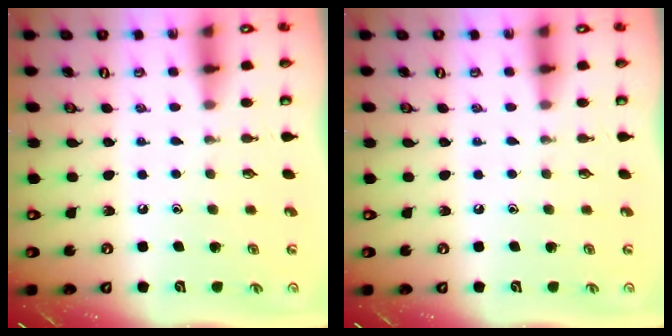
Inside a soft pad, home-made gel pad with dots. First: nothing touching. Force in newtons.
{"total": 0.0}